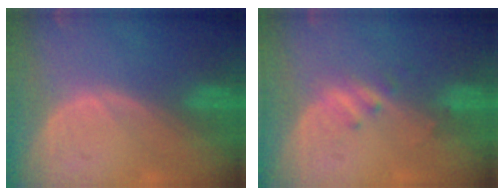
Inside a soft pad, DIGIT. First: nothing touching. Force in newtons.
{"total": 2.5, "press": 2.2, "slide": 1.2}